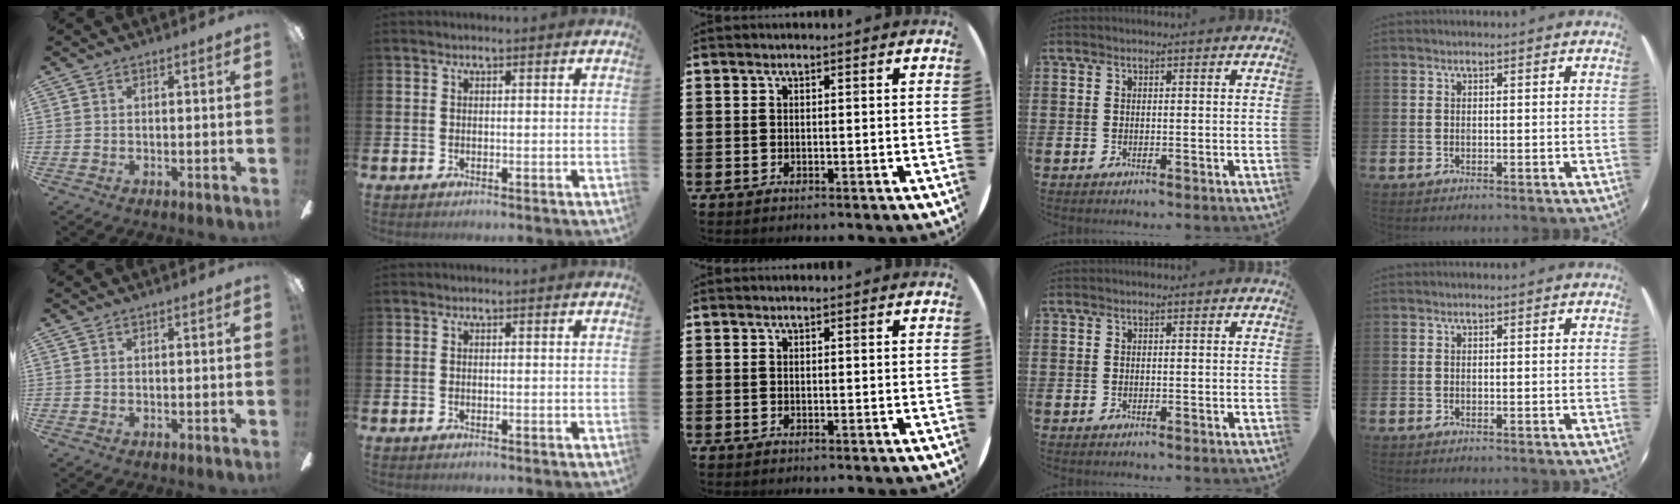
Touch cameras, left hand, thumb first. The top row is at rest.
{}